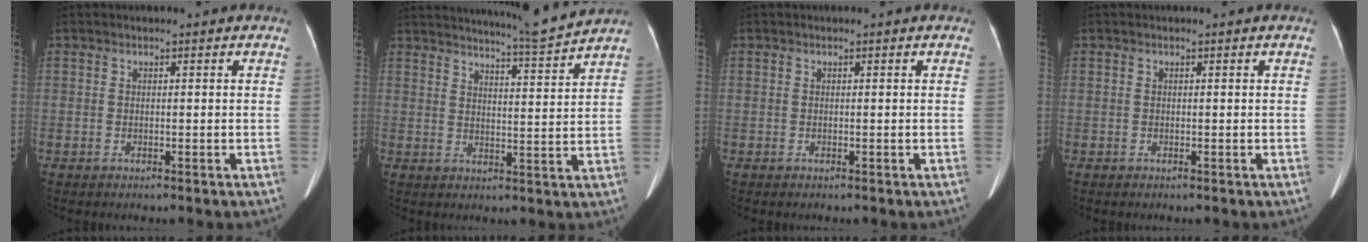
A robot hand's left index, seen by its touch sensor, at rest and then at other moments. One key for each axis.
{"total": 9.9, "fx": 9.3, "fy": -2.0, "fz": 2.6, "tx": -0.051, "ty": -0.028, "tz": 0.134}
{"total": 0.0}
{"total": 0.0}